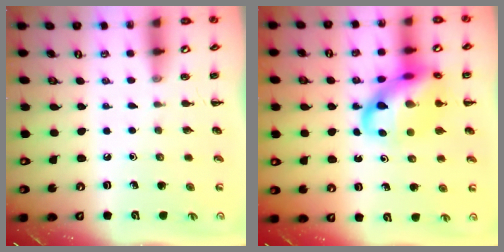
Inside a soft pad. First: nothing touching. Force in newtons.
{"total": 17.2, "press": 17.0, "slide": 2.6}